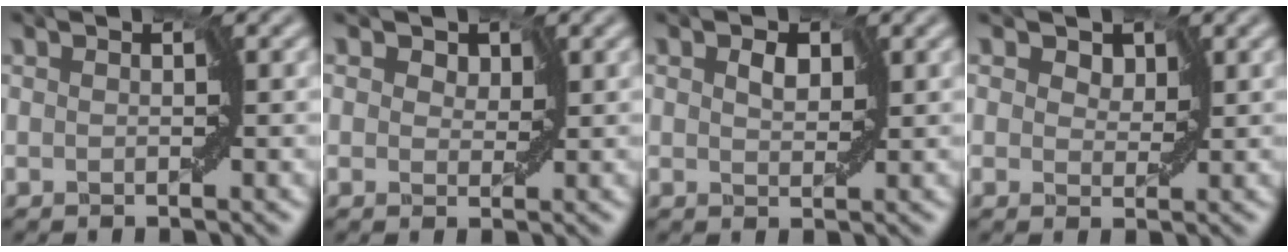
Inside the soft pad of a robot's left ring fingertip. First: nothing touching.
{"total": 2.5, "force": [1.2, 1.9, 1.0], "torque": [-0.004, 0.008, 0.002]}
{"total": 1.6, "force": [0.9, 1.0, 0.9], "torque": [-0.011, 0.000, 0.013]}
{"total": 2.9, "force": [1.6, 2.0, 1.3], "torque": [-0.011, 0.010, 0.005]}